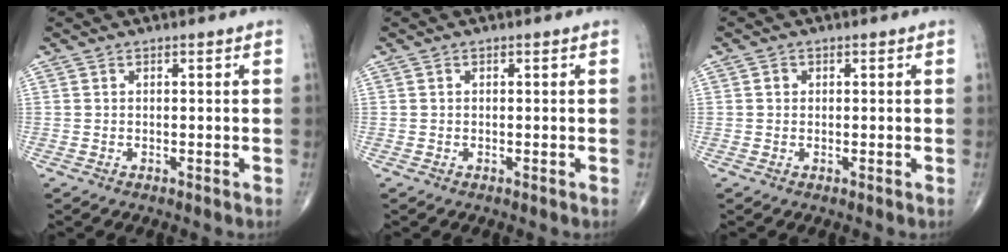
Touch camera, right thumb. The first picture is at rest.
{"total": 0.0}
{"total": 1.0, "force": [0.2, 1.0, 0.4], "torque": [-0.001, 0.002, 0.002]}